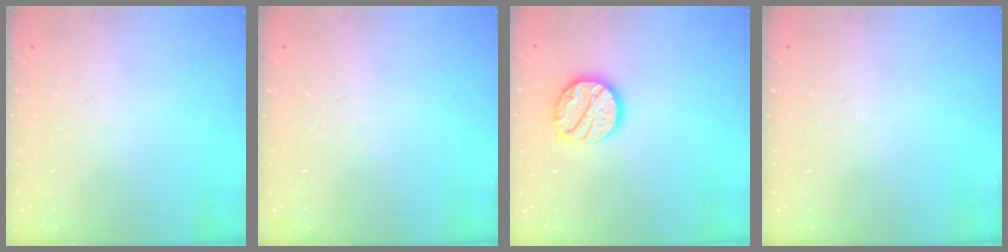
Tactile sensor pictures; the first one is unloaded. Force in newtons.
{"total": 0.0}
{"total": 14.6, "press": 14.6, "slide": 1.1}
{"total": 0.0}